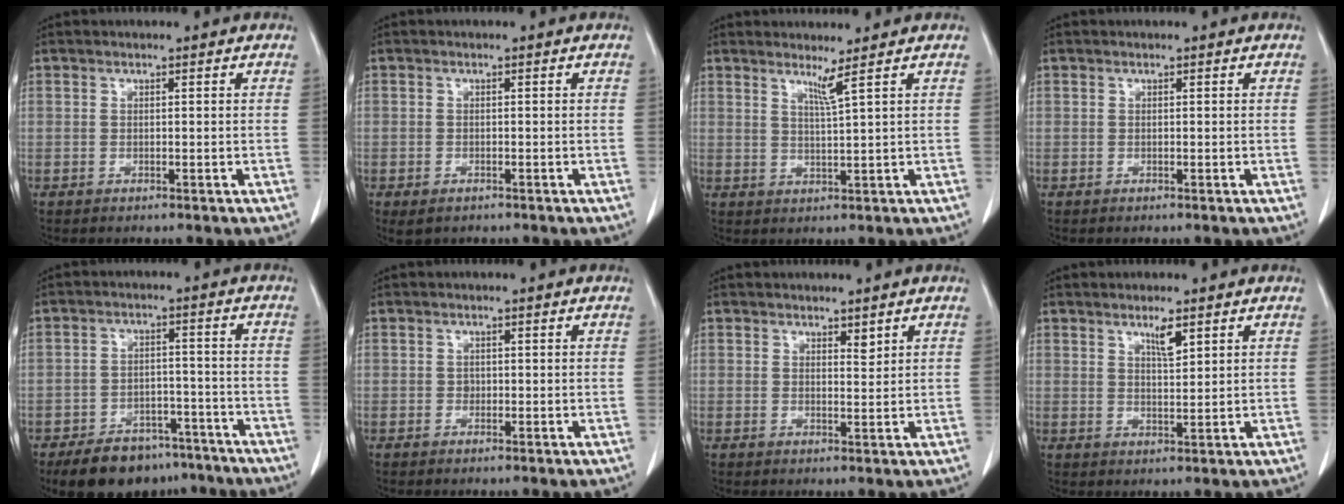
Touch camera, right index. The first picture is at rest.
{"total": 2.2, "force": [-1.4, 1.3, 1.2], "torque": [-0.025, -0.005, -0.014]}
{"total": 2.4, "force": [1.6, -1.2, 1.4], "torque": [-0.034, -0.021, 0.036]}
{"total": 0.0}
{"total": 12.3, "force": [-9.6, 6.2, 4.4], "torque": [-0.061, 0.012, -0.142]}
{"total": 0.6, "force": [-0.1, 0.6, 0.2], "torque": [0.002, 0.003, -0.002]}
{"total": 1.4, "force": [1.1, 0.4, 0.7], "torque": [-0.014, -0.009, 0.017]}
{"total": 3.0, "force": [1.9, 0.4, 2.3], "torque": [-0.044, -0.004, 0.034]}